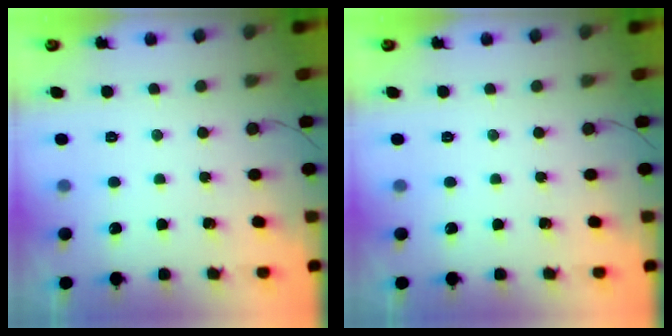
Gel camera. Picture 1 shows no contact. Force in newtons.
{"total": 0.0}